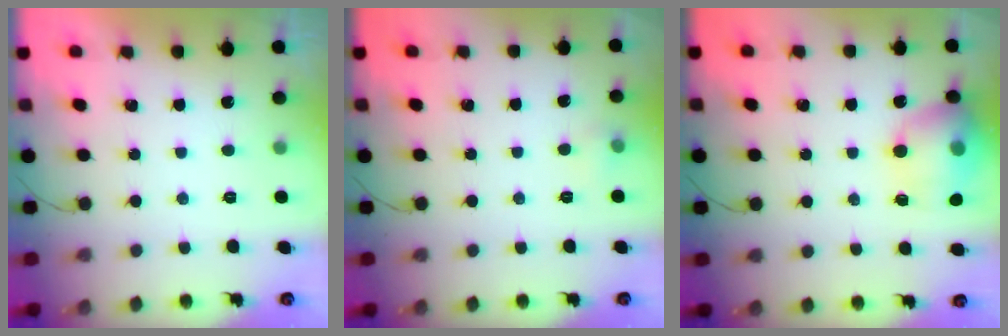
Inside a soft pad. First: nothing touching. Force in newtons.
{"total": 4.3, "press": 4.0, "slide": 1.6}
{"total": 16.2, "press": 16.1, "slide": 2.0}